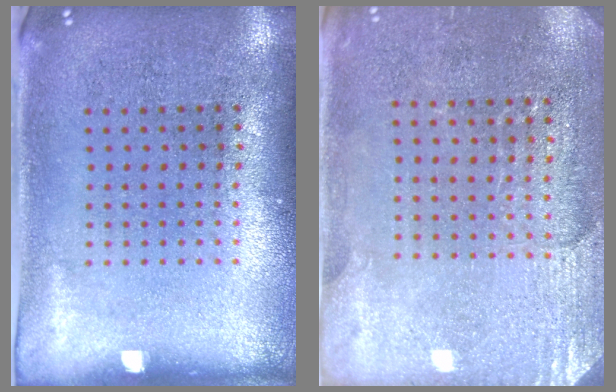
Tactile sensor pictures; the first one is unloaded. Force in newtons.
{"total": 2.8, "press": 2.7, "slide": 0.8}